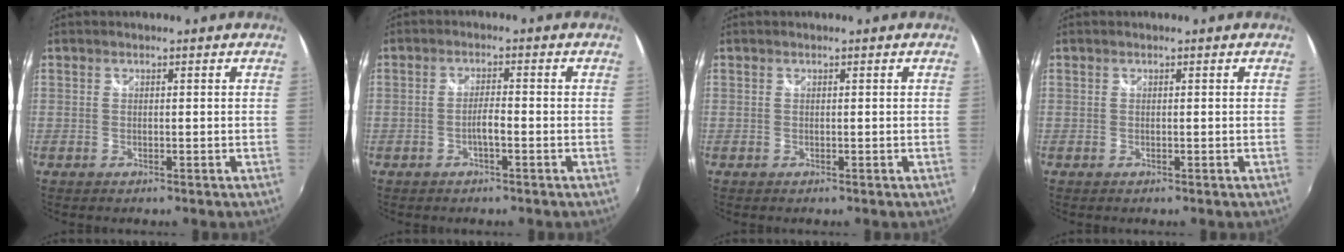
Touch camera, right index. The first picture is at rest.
{"total": 2.1, "force": [-1.1, 0.0, 1.8], "torque": [-0.035, 0.002, -0.021]}
{"total": 0.0}
{"total": 0.0}